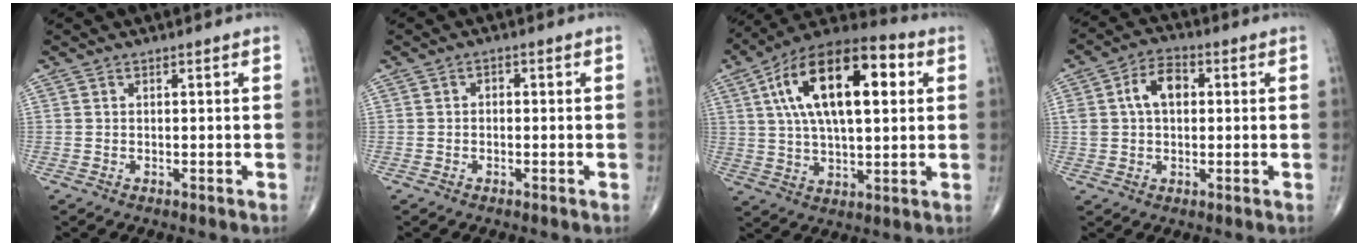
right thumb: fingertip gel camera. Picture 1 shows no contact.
{"total": 1.1, "force": [-0.1, 0.9, 0.7], "torque": [0.001, 0.005, -0.008]}
{"total": 22.2, "force": [5.9, 10.1, 18.8], "torque": [-0.307, 0.017, 0.087]}
{"total": 8.1, "force": [1.5, 5.3, 6.0], "torque": [-0.101, 0.020, 0.024]}